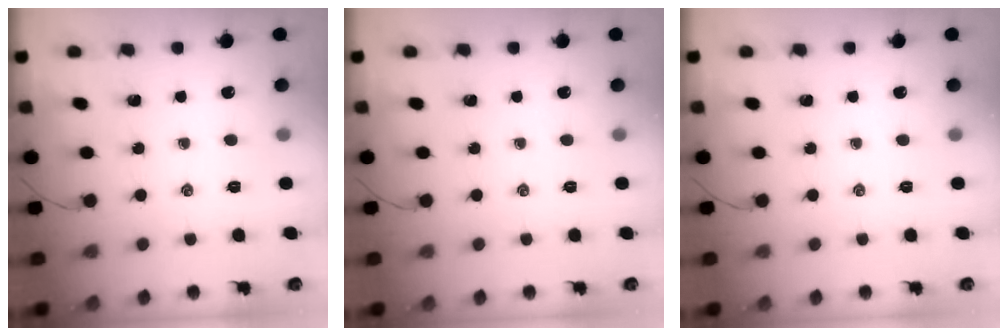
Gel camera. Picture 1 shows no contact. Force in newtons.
{"total": 0.0}
{"total": 0.0}